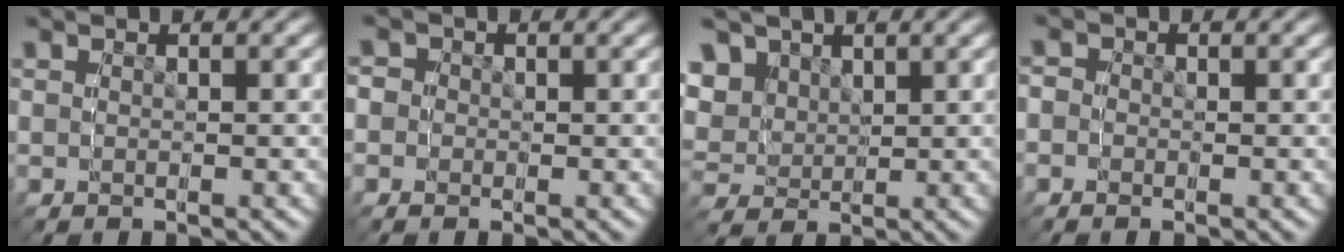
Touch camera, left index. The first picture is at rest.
{"total": 2.6, "force": [-0.2, 2.5, -0.5], "torque": [-0.003, -0.021, 0.002]}
{"total": 8.0, "force": [2.7, 7.1, 2.7], "torque": [-0.070, -0.005, 0.037]}
{"total": 1.6, "force": [-0.9, 0.8, -1.0], "torque": [0.008, -0.019, -0.010]}